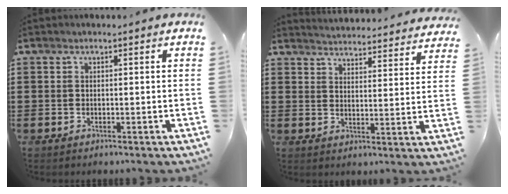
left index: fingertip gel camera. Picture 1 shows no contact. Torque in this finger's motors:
{"motor_torque": [2.14, 0.00, 0.22, 0.03]}